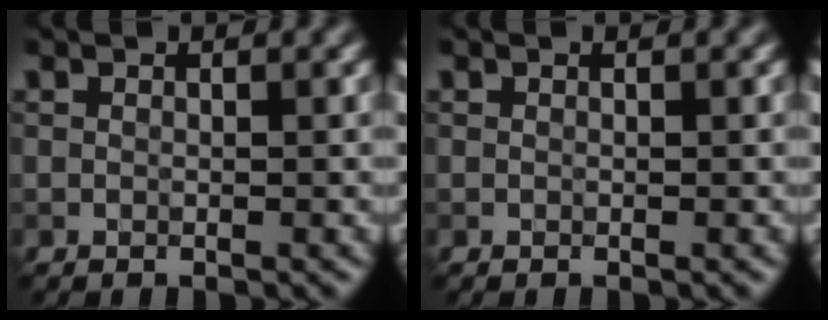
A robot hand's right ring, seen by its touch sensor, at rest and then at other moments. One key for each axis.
{"total": 0.0}